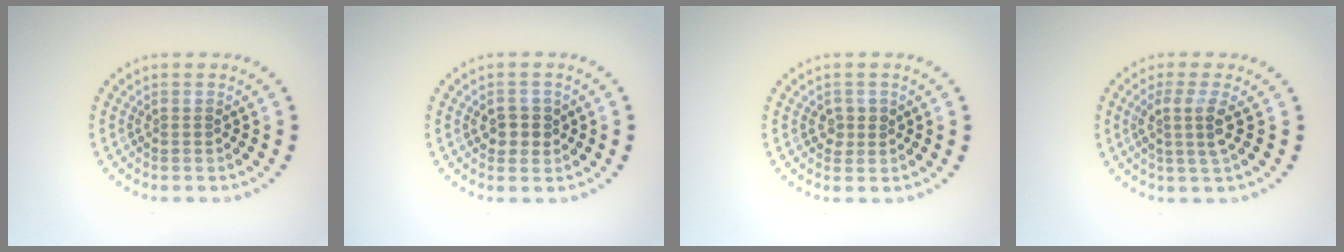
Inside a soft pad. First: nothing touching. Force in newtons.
{"total": 2.2, "press": 2.1, "slide": 0.5}
{"total": 1.4, "press": 1.3, "slide": 0.4}
{"total": 2.6, "press": 2.0, "slide": 1.7}